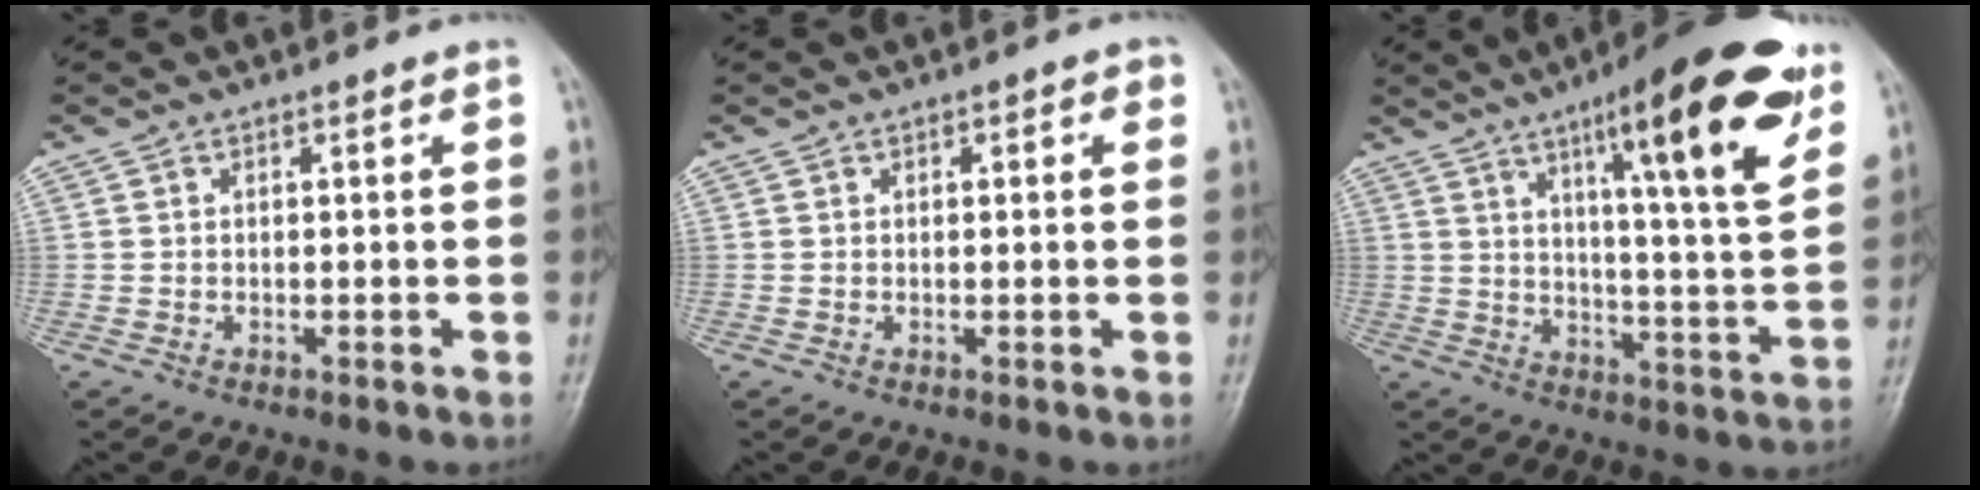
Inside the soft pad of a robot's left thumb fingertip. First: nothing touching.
{"total": 2.2, "force": [0.8, 1.0, 1.7], "torque": [-0.013, 0.002, 0.007]}
{"total": 17.3, "force": [7.6, 2.6, 15.3], "torque": [-0.224, -0.015, 0.109]}